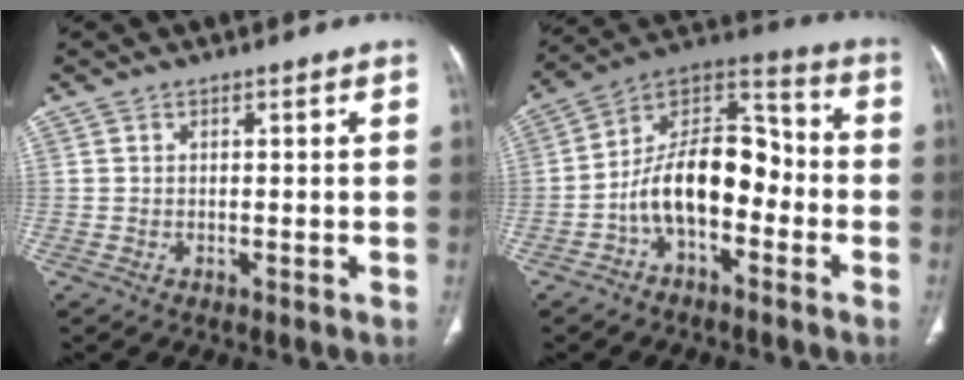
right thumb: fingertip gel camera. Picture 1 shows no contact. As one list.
[{"total": 15.7, "force": [-4.0, 8.9, 12.3], "torque": [-0.186, 0.068, -0.078]}]